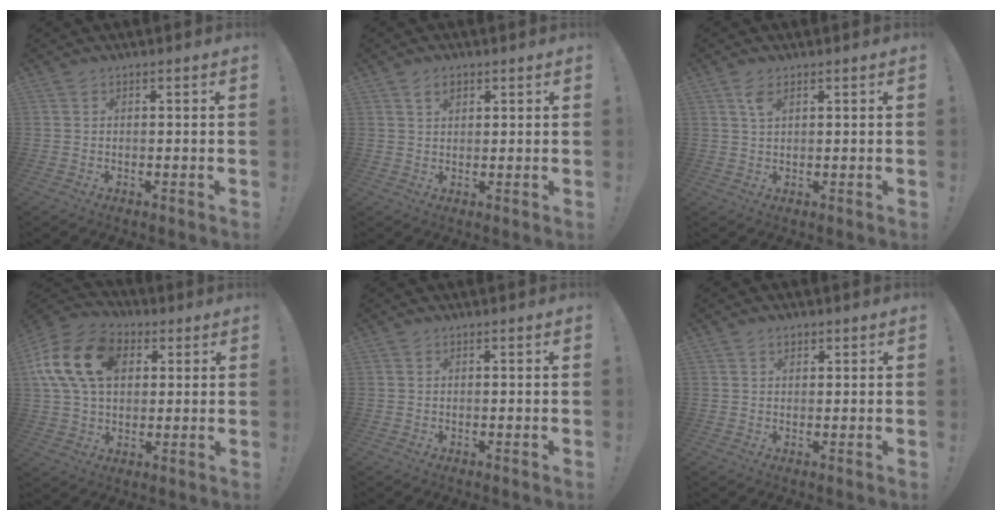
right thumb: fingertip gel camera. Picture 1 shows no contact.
{"total": 3.1, "force": [1.6, 1.9, 1.9], "torque": [-0.025, -0.002, 0.027]}
{"total": 3.0, "force": [1.4, 1.2, 2.3], "torque": [-0.041, -0.002, 0.024]}
{"total": 18.1, "force": [5.3, 12.8, 11.6], "torque": [-0.210, -0.002, 0.100]}
{"total": 0.0}
{"total": 1.7, "force": [1.0, 1.1, 0.9], "torque": [-0.011, 0.001, 0.016]}